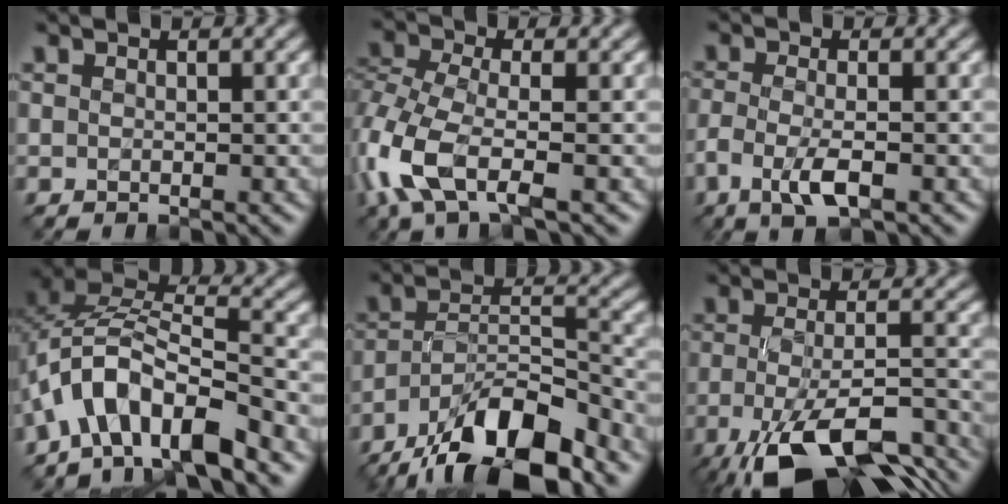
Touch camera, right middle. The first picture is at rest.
{"total": 6.7, "force": [-2.9, 2.9, 5.2], "torque": [-0.134, -0.001, -0.072]}
{"total": 3.3, "force": [-1.5, 1.0, 2.8], "torque": [-0.063, -0.003, -0.034]}
{"total": 9.3, "force": [-5.1, 4.1, 6.6], "torque": [-0.109, 0.015, -0.105]}
{"total": 12.2, "force": [-8.9, 3.8, 7.5], "torque": [-0.123, 0.016, -0.164]}
{"total": 13.4, "force": [-8.3, 4.2, 9.7], "torque": [-0.193, -0.029, -0.121]}